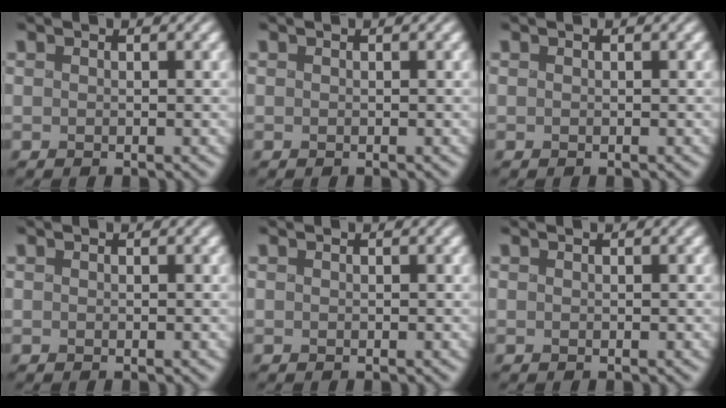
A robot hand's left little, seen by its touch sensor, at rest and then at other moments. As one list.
[{"total": 0.0}, {"total": 0.0}, {"total": 0.0}, {"total": 0.0}, {"total": 0.0}]